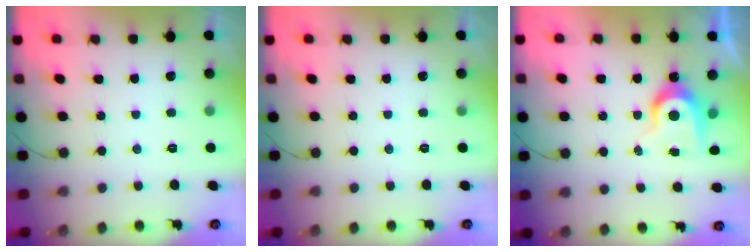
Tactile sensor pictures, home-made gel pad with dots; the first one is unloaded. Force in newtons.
{"total": 0.0}
{"total": 8.1, "press": 8.1, "slide": 0.6}